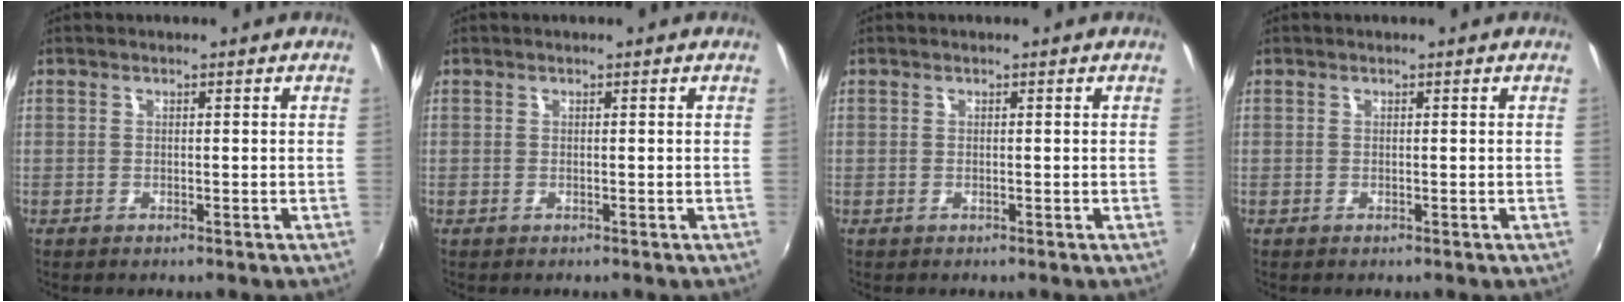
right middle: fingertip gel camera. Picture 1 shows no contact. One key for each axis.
{"total": 0.0}
{"total": 0.0}
{"total": 0.0}